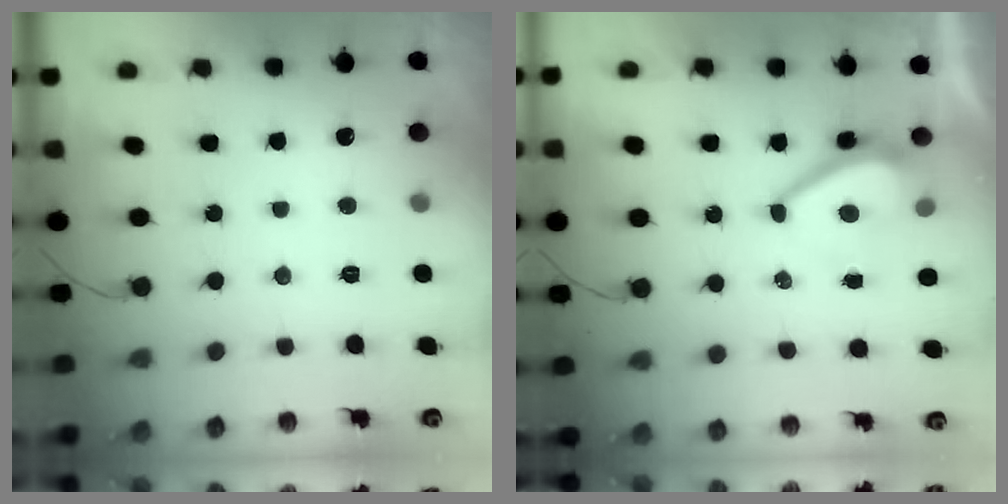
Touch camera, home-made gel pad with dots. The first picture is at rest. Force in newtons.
{"total": 5.5, "press": 5.5, "slide": 0.8}